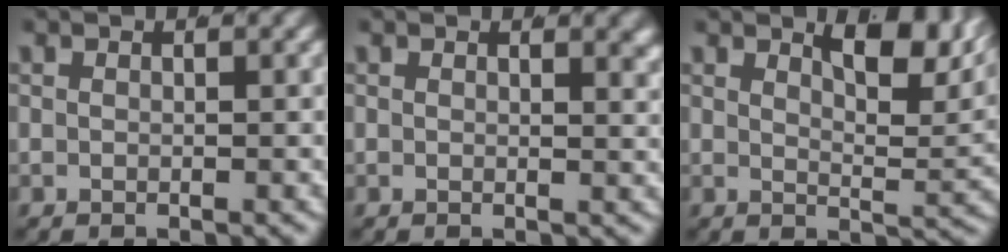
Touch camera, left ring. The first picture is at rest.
{"total": 1.2, "force": [0.8, 0.2, 0.9], "torque": [-0.006, -0.005, 0.012]}
{"total": 5.9, "force": [4.1, 1.0, 4.2], "torque": [-0.053, -0.005, 0.065]}